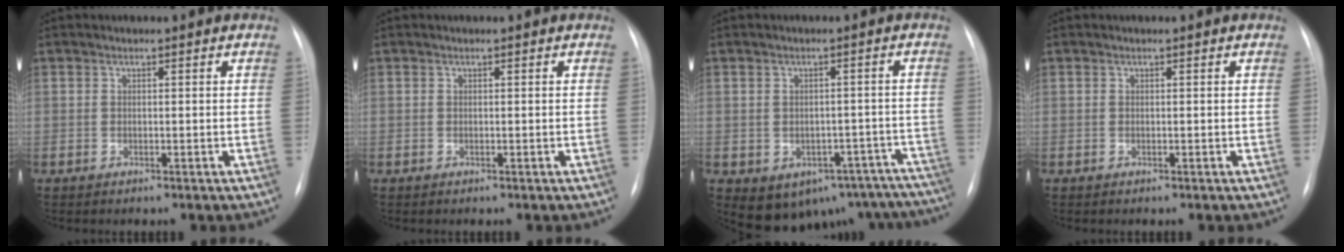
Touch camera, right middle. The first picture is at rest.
{"total": 0.0}
{"total": 16.2, "force": [-11.1, 10.3, 5.8], "torque": [-0.075, 0.037, -0.108]}
{"total": 0.0}